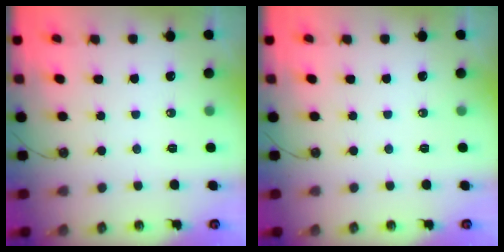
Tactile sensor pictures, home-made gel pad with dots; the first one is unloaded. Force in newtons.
{"total": 0.0}